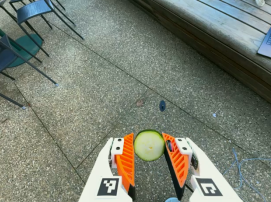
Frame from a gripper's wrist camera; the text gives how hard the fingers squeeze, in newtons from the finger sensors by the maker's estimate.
{"total": 7.0, "left": 6.9, "right": 7.2}